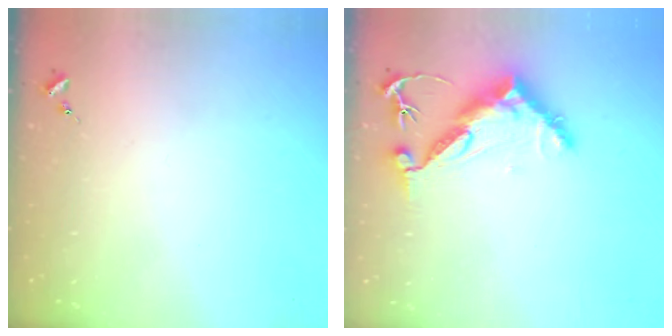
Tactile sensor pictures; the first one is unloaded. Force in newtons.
{"total": 11.4, "press": 11.4, "slide": 0.8}